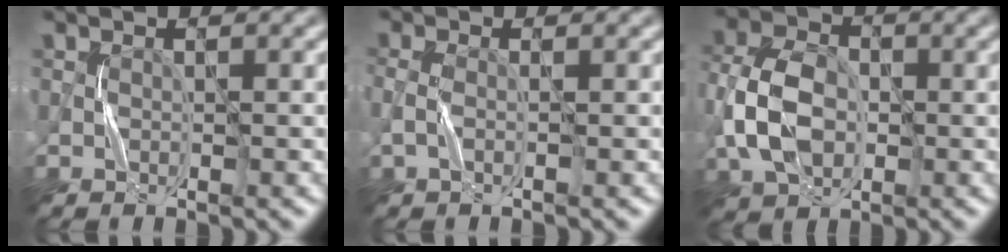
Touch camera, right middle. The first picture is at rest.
{"total": 1.4, "force": [-0.3, 0.5, 1.3], "torque": [-0.034, 0.003, -0.011]}
{"total": 7.0, "force": [-1.0, 4.9, 4.9], "torque": [-0.110, 0.008, -0.026]}